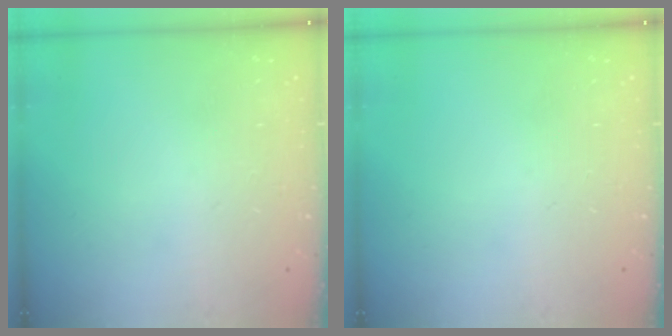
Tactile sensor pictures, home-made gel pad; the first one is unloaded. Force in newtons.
{"total": 0.0}